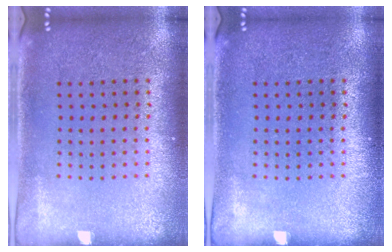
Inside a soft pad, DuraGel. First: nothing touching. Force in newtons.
{"total": 0.0}